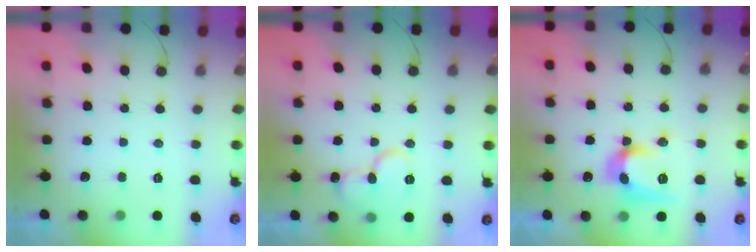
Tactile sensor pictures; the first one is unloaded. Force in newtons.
{"total": 11.3, "press": 11.2, "slide": 1.5}
{"total": 13.5, "press": 13.5, "slide": 0.7}